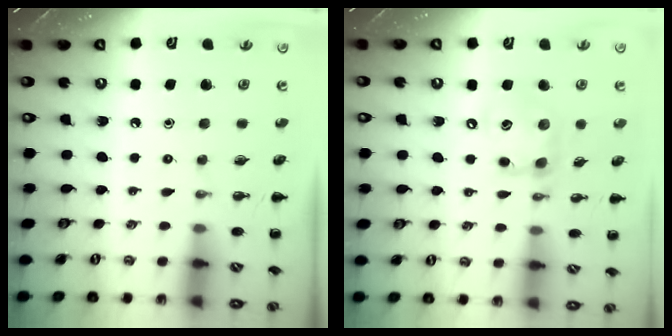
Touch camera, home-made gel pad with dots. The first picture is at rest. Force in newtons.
{"total": 12.2, "press": 12.1, "slide": 1.8}